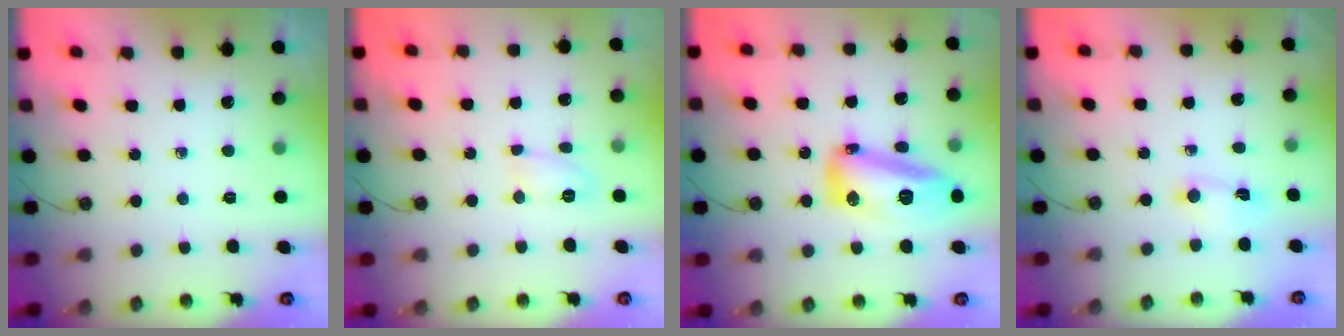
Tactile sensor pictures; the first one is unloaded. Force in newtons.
{"total": 5.2, "press": 5.2, "slide": 0.8}
{"total": 15.8, "press": 15.7, "slide": 1.4}
{"total": 2.7, "press": 2.7, "slide": 0.3}